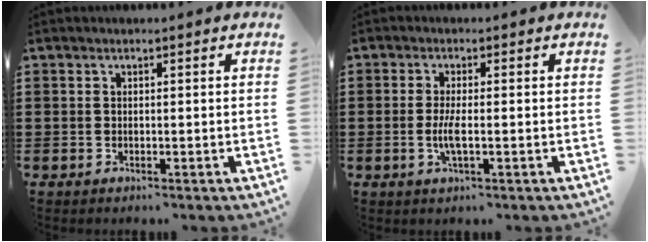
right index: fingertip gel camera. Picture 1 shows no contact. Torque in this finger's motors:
{"motor_torque": [0.17, 1.97, 0.13, 0.03]}